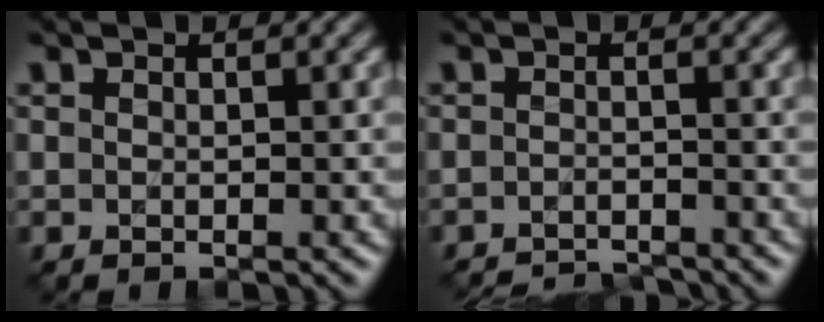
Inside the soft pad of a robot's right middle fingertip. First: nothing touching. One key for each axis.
{"total": 3.9, "fx": -3.8, "fy": 0.2, "fz": 0.4, "tx": 0.000, "ty": -0.002, "tz": -0.062}